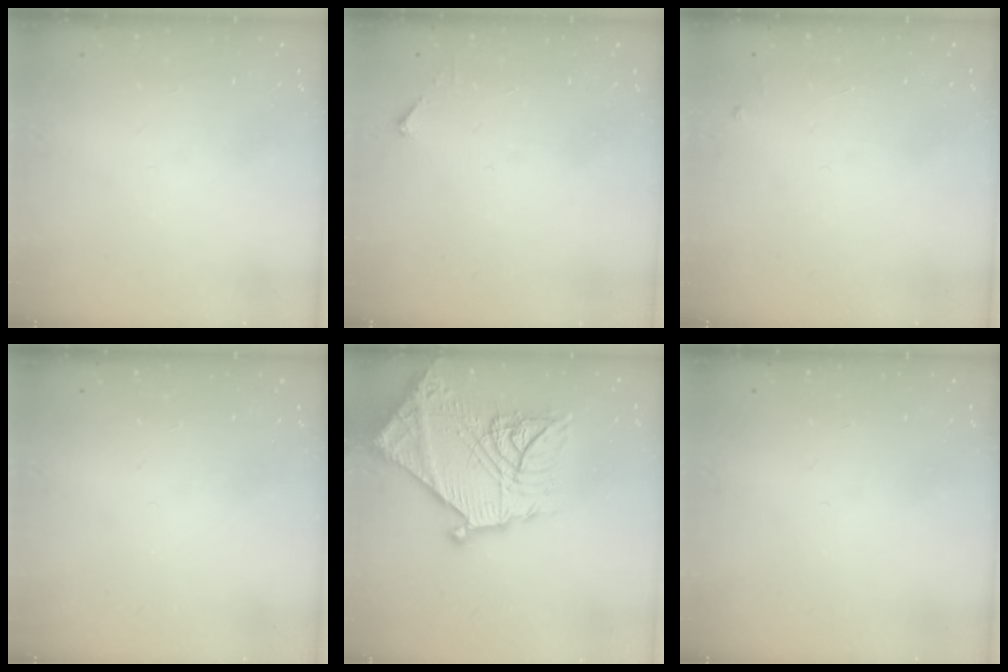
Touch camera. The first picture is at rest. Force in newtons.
{"total": 2.5, "press": 2.5, "slide": 0.3}
{"total": 2.4, "press": 2.4, "slide": 0.4}
{"total": 0.0}
{"total": 28.8, "press": 28.7, "slide": 2.7}
{"total": 0.0}